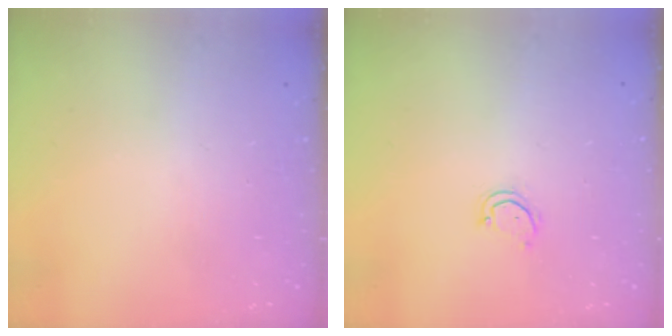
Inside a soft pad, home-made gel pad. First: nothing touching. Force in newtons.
{"total": 2.9, "press": 2.9, "slide": 0.3}